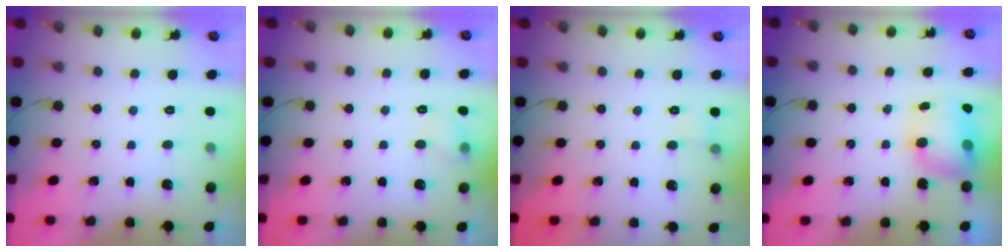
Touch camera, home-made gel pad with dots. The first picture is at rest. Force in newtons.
{"total": 5.5, "press": 5.3, "slide": 1.4}
{"total": 4.8, "press": 4.6, "slide": 1.5}
{"total": 7.5, "press": 7.2, "slide": 1.9}